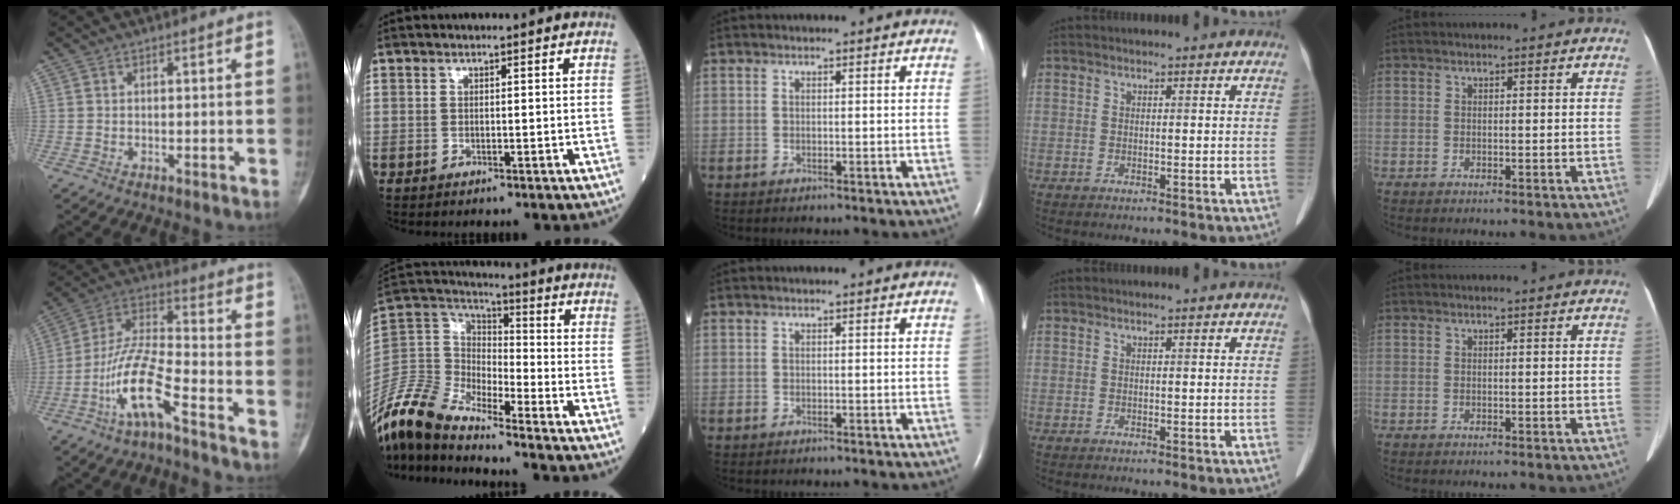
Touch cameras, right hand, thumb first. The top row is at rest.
{"thumb": {"total": 12.5, "force": [-6.6, 2.8, 10.2], "torque": [-0.216, 0.052, -0.134]}, "index": {"total": 12.1, "force": [-10.8, 2.4, 4.8], "torque": [-0.122, 0.021, -0.218]}}